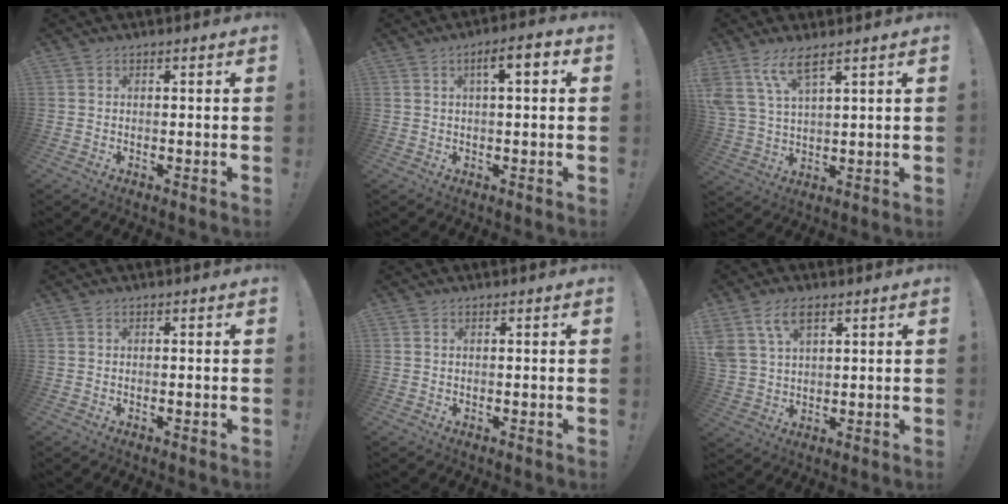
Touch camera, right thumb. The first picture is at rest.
{"total": 5.9, "force": [1.5, 1.4, 5.5], "torque": [-0.080, -0.001, 0.016]}
{"total": 8.8, "force": [6.1, 2.7, 5.7], "torque": [-0.114, -0.020, 0.118]}
{"total": 0.0}
{"total": 0.0}
{"total": 8.5, "force": [4.7, 4.9, 5.2], "torque": [-0.094, -0.005, 0.094]}